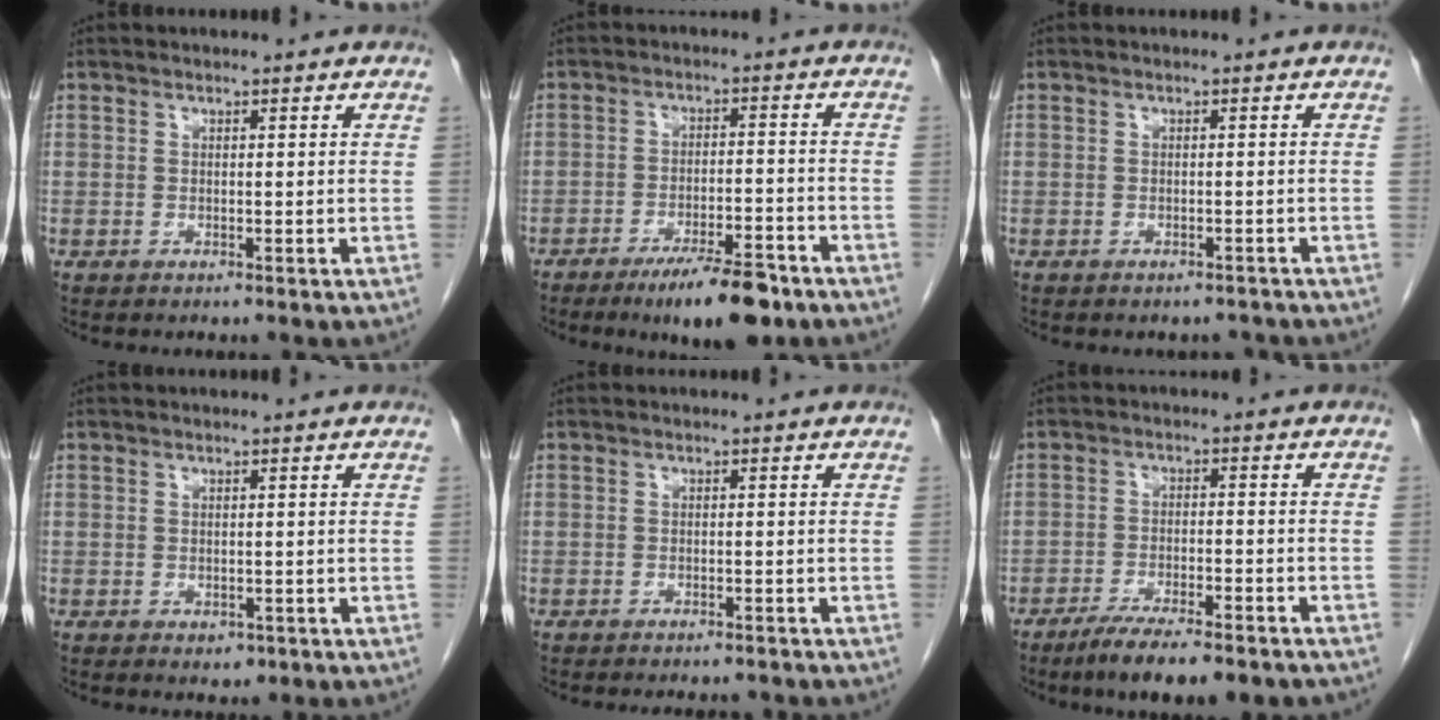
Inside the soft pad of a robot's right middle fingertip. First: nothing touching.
{"total": 9.3, "force": [-6.5, 2.0, 6.3], "torque": [-0.092, -0.008, -0.101]}
{"total": 2.4, "force": [-2.2, 1.0, 0.1], "torque": [0.001, 0.002, -0.029]}
{"total": 1.5, "force": [-0.7, 1.0, 0.8], "torque": [-0.010, 0.001, -0.002]}
{"total": 4.9, "force": [-4.5, 1.4, 1.4], "torque": [-0.014, -0.003, -0.053]}
{"total": 10.9, "force": [-8.5, 1.9, 6.5], "torque": [-0.092, -0.016, -0.129]}